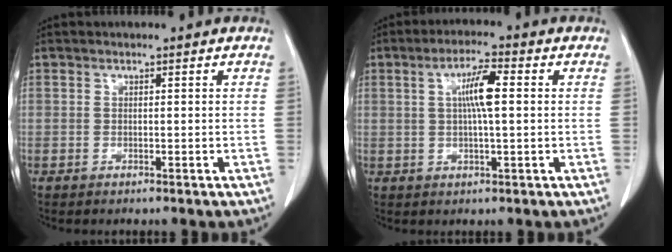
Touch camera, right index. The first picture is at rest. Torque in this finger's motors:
{"motor_torque": [0.57, 0.12, 0.20, 0.07]}